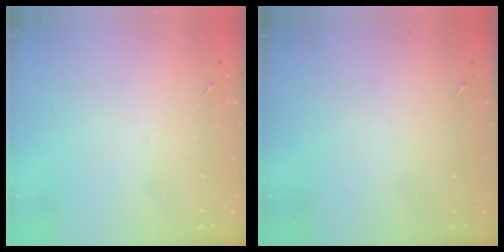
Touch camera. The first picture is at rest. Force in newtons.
{"total": 0.0}